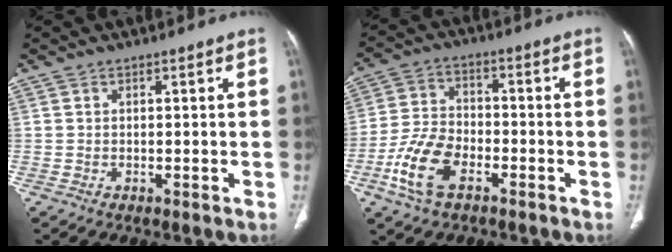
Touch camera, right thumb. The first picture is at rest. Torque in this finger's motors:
{"motor_torque": [0.08, 0.44, 0.12, 0.32, 0.09]}